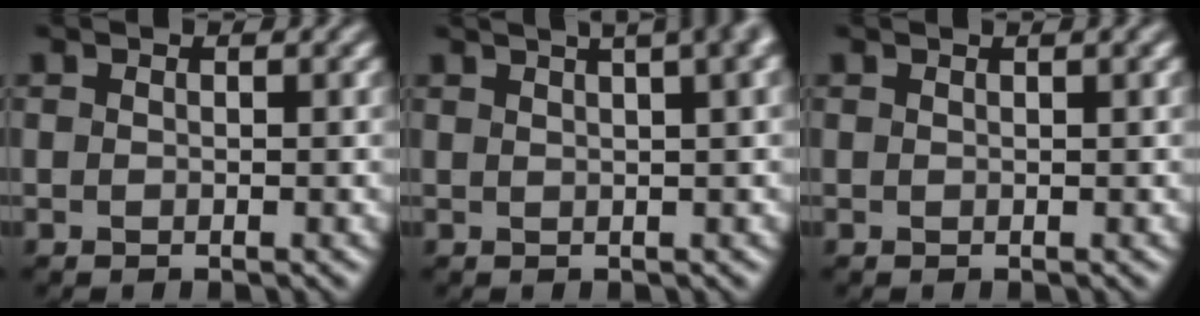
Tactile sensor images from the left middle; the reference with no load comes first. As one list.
[{"total": 12.6, "force": [7.2, 5.7, 8.6], "torque": [-0.042, 0.080, 0.059]}, {"total": 1.6, "force": [1.0, 0.6, 1.1], "torque": [-0.002, 0.007, -0.002]}]